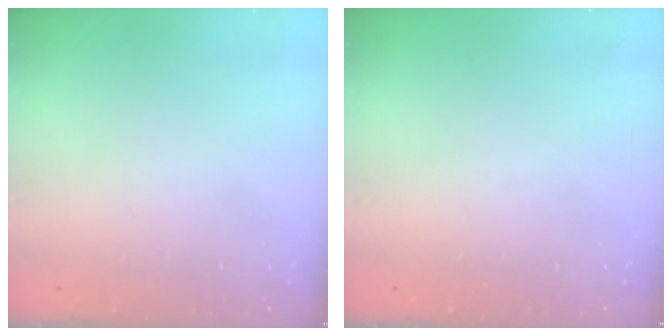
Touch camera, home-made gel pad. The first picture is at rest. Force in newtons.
{"total": 0.0}